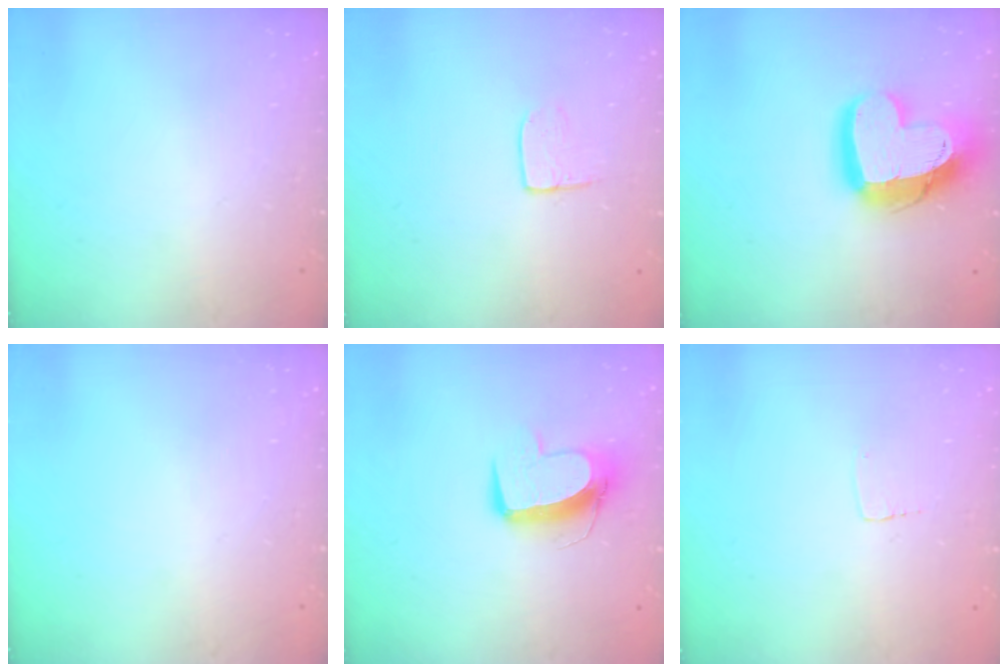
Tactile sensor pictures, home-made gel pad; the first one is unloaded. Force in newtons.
{"total": 6.8, "press": 6.8, "slide": 0.5}
{"total": 18.8, "press": 18.7, "slide": 1.8}
{"total": 0.0}
{"total": 10.4, "press": 10.3, "slide": 1.0}
{"total": 2.3, "press": 2.3, "slide": 0.1}